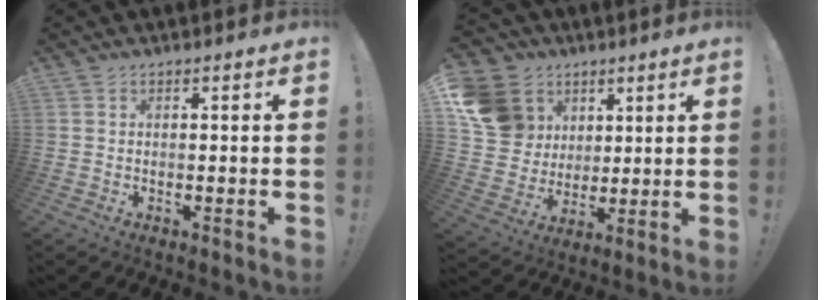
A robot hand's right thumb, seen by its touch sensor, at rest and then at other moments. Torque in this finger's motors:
{"motor_torque": [0.14, 1.62, 0.36, -0.09, 0.07]}